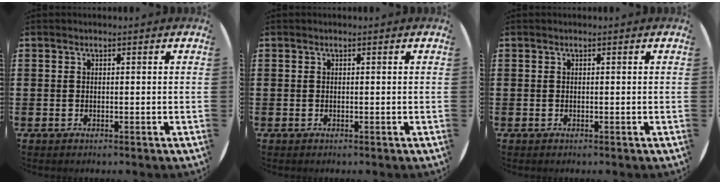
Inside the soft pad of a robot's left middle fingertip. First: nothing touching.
{"total": 0.0}
{"total": 0.0}